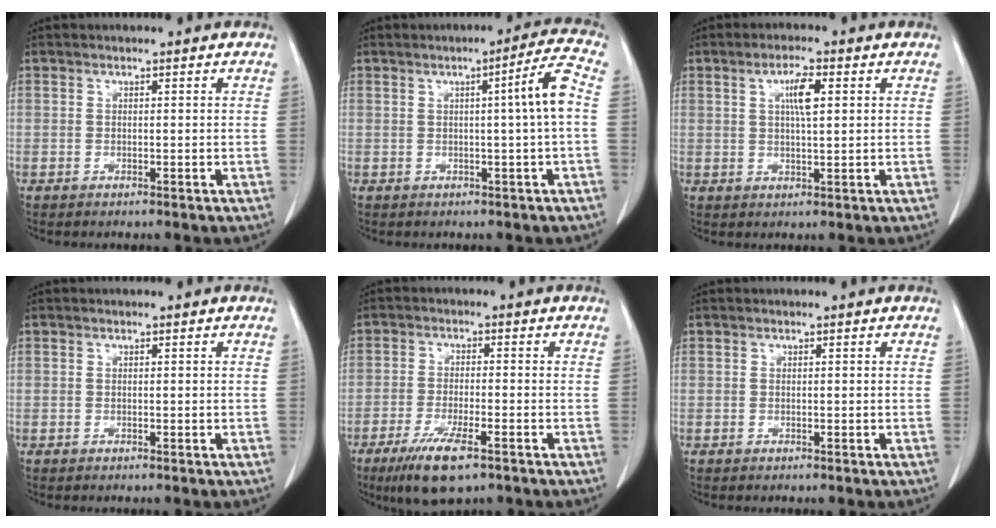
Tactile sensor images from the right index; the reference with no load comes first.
{"total": 5.7, "force": [0.1, -1.1, 5.6], "torque": [-0.079, 0.007, 0.003]}
{"total": 4.5, "force": [1.4, 0.7, 4.2], "torque": [-0.075, 0.000, 0.024]}
{"total": 0.0}
{"total": 8.1, "force": [-4.9, 1.4, 6.2], "torque": [-0.117, -0.019, -0.082]}
{"total": 0.0}